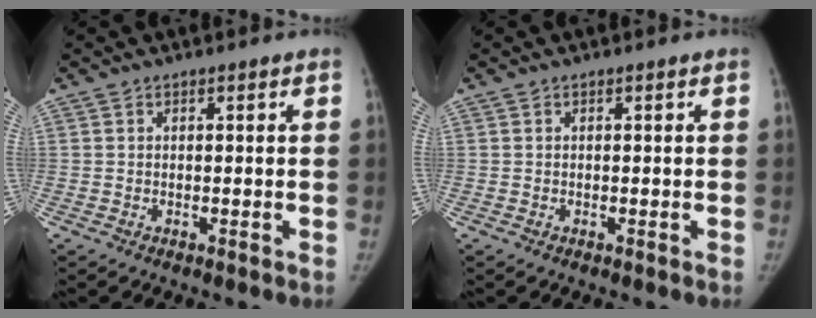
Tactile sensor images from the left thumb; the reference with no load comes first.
{"total": 0.0}